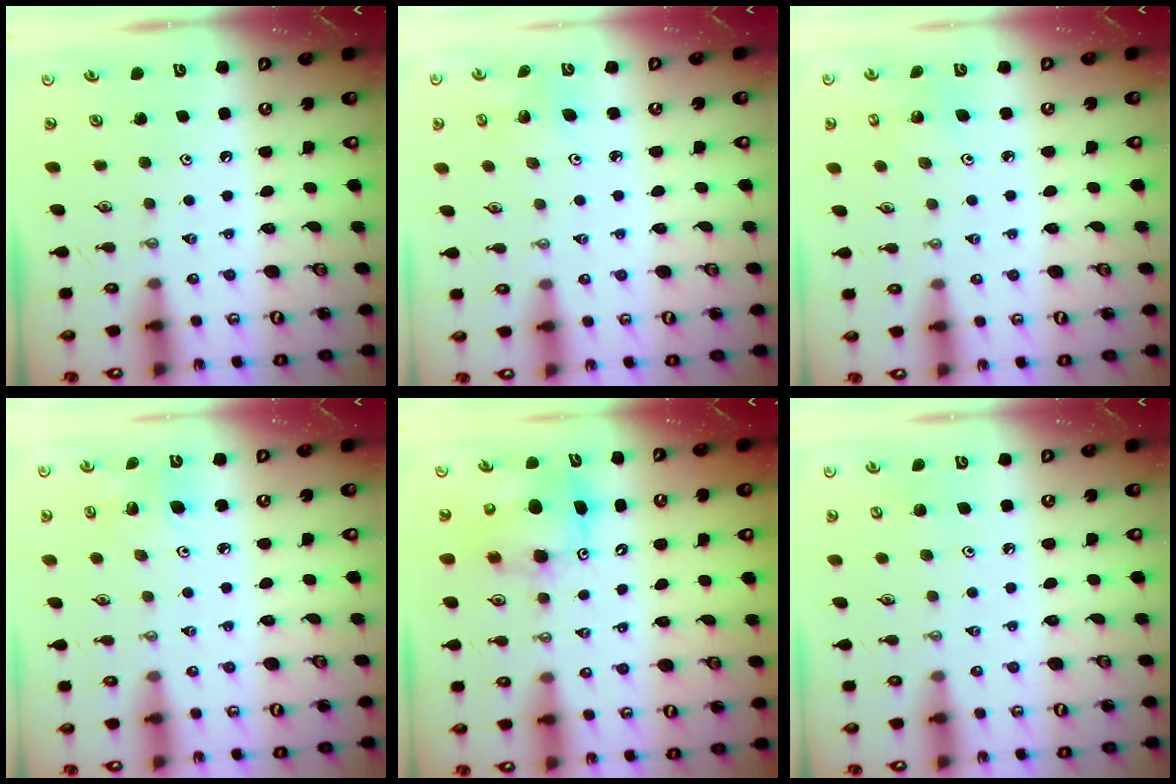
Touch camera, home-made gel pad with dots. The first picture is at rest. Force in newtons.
{"total": 2.8, "press": 2.8, "slide": 0.2}
{"total": 2.1, "press": 2.1, "slide": 0.1}
{"total": 4.9, "press": 4.6, "slide": 1.5}
{"total": 8.1, "press": 7.8, "slide": 2.2}
{"total": 3.4, "press": 3.4, "slide": 0.4}